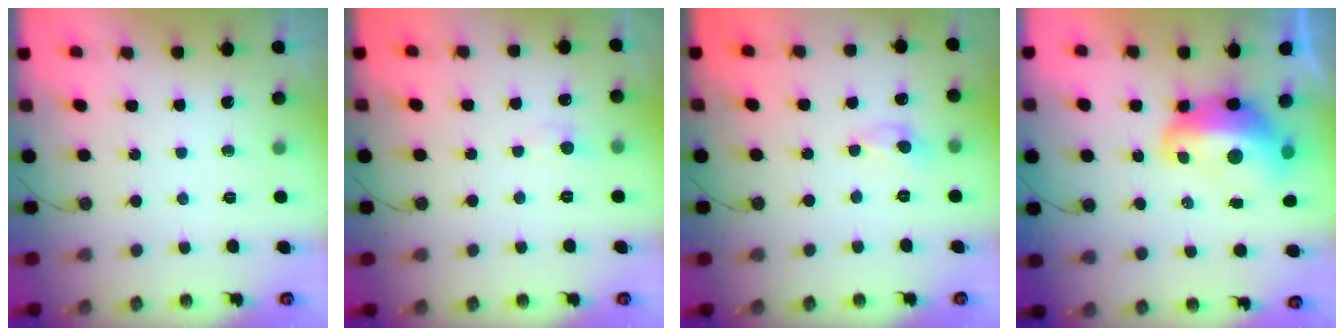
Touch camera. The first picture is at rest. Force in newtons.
{"total": 0.5, "press": 0.2, "slide": 0.5}
{"total": 0.0}
{"total": 6.8, "press": 6.7, "slide": 1.4}